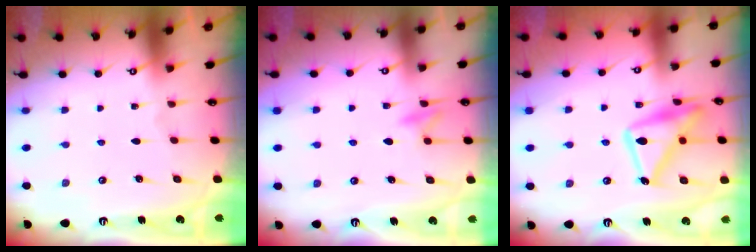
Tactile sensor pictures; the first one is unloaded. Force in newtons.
{"total": 9.0, "press": 8.9, "slide": 1.0}
{"total": 17.4, "press": 17.4, "slide": 0.9}